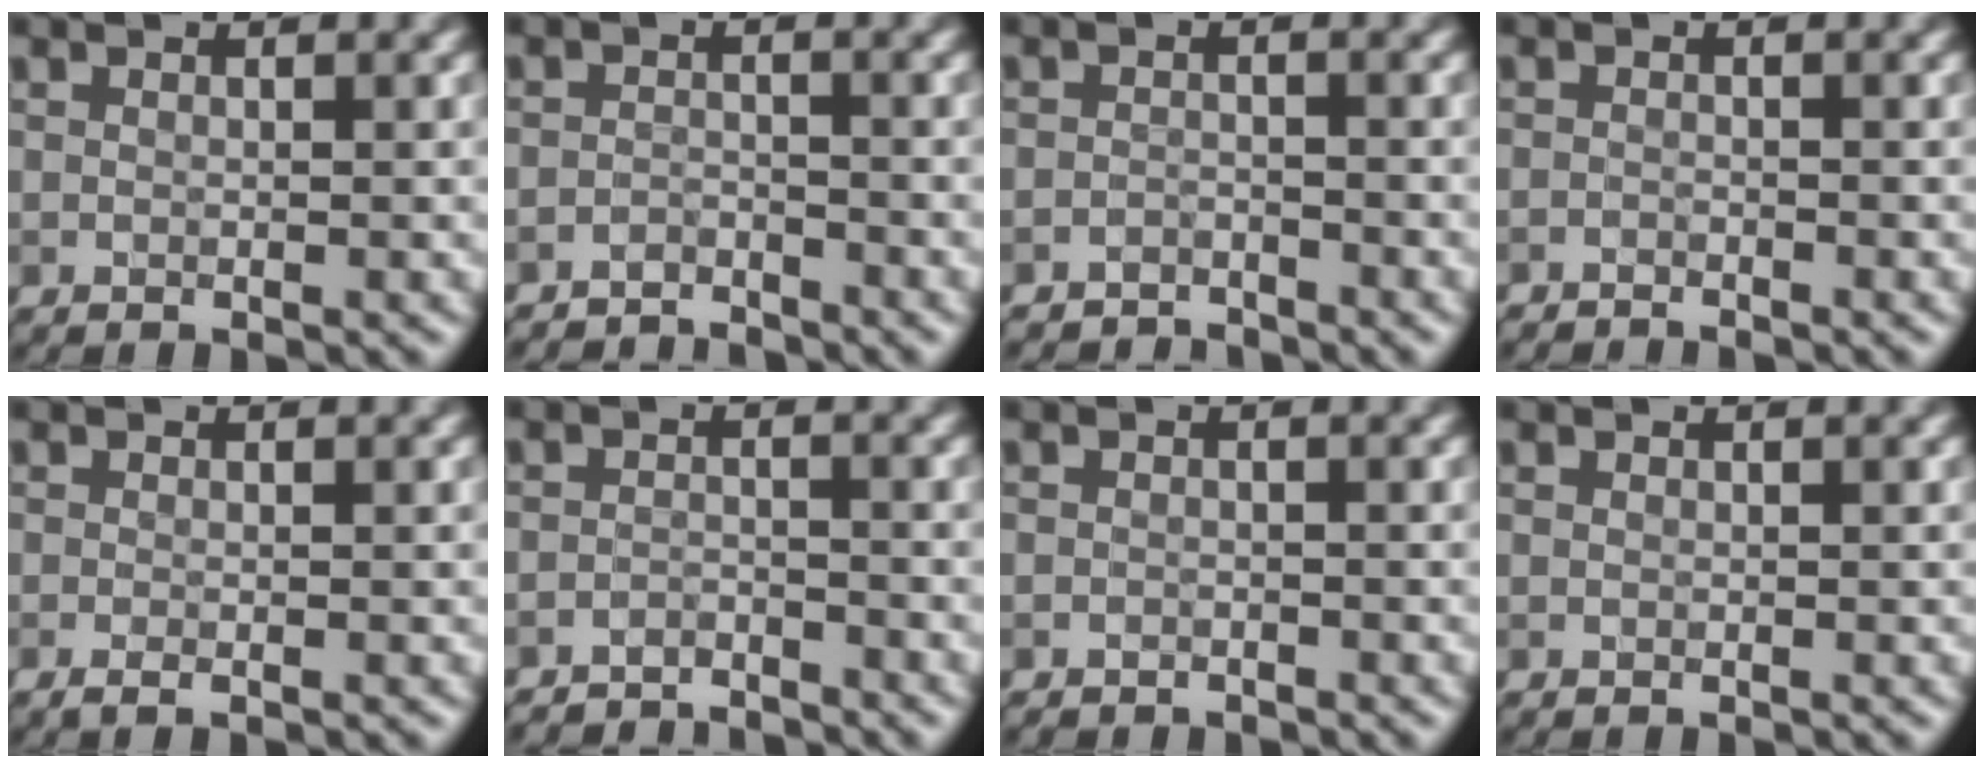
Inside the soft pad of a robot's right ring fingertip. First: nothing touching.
{"total": 2.7, "force": [-2.7, 0.5, 0.3], "torque": [-0.001, -0.003, -0.052]}
{"total": 2.4, "force": [-2.3, 0.5, 0.1], "torque": [0.004, 0.000, -0.044]}
{"total": 1.3, "force": [-1.3, 0.1, 0.1], "torque": [0.002, -0.005, -0.024]}
{"total": 1.0, "force": [-0.4, 0.2, 0.9], "torque": [-0.016, -0.005, -0.009]}
{"total": 3.4, "force": [-3.3, 0.5, 0.4], "torque": [-0.005, -0.007, -0.059]}
{"total": 0.7, "force": [-0.6, 0.3, 0.0], "torque": [0.004, -0.001, -0.010]}
{"total": 0.0}